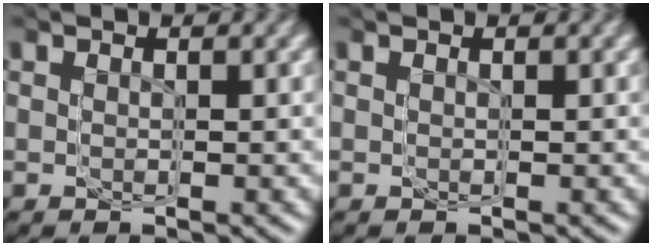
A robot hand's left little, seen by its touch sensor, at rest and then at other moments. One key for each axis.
{"total": 0.0}